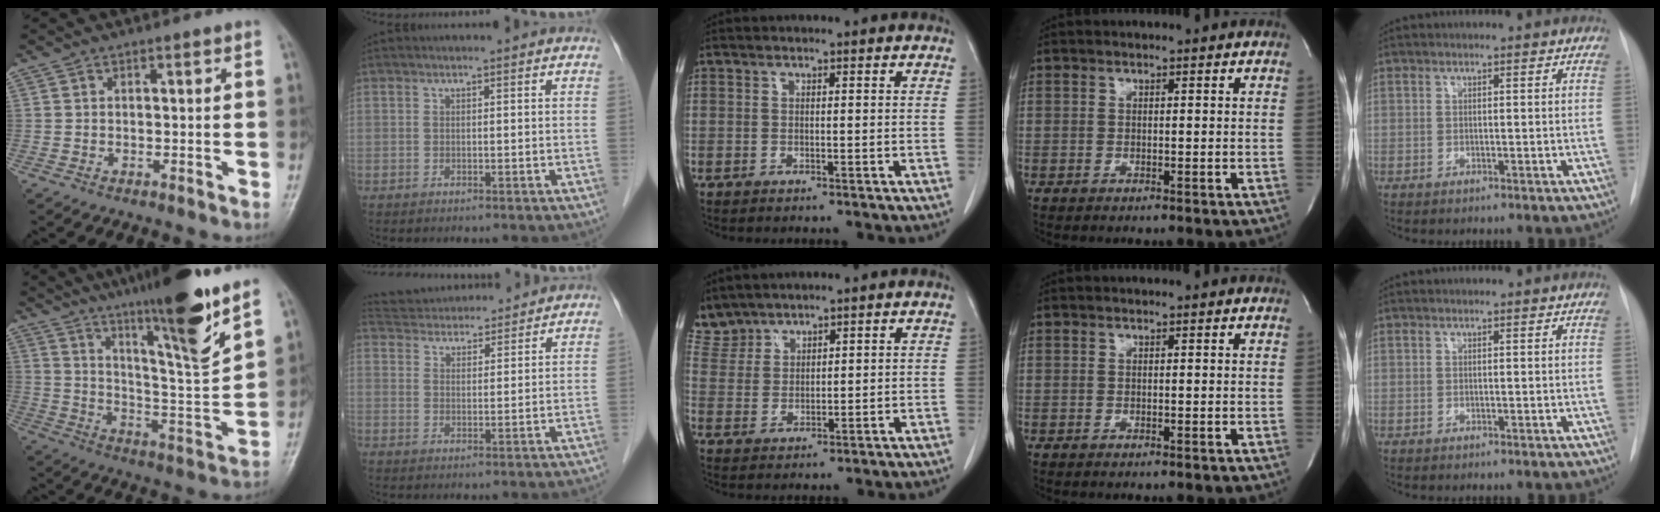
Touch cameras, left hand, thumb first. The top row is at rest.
{"thumb": {"total": 19.0, "force": [13.3, 0.9, 13.6], "torque": [-0.192, -0.074, 0.218]}, "index": {"total": 14.0, "force": [13.2, 3.0, 3.7], "torque": [-0.068, 0.038, 0.205]}, "middle": {"total": 4.5, "force": [4.3, 1.3, -0.5], "torque": [0.005, 0.006, 0.099]}}